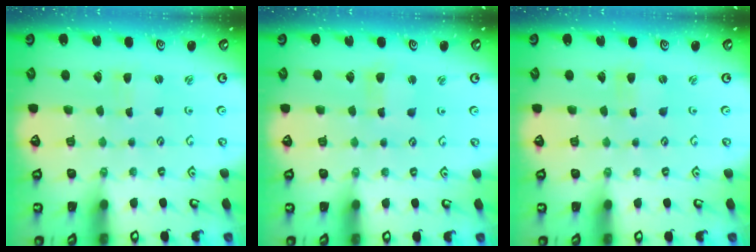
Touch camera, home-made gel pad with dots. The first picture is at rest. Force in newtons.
{"total": 2.4, "press": 2.4, "slide": 0.3}
{"total": 0.0}